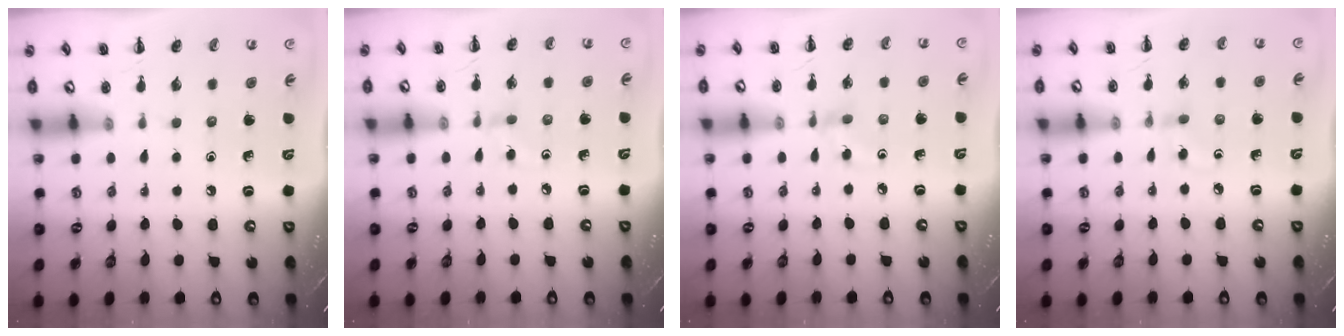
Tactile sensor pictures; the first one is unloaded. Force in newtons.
{"total": 2.7, "press": 2.5, "slide": 1.0}
{"total": 2.9, "press": 2.8, "slide": 0.7}
{"total": 3.5, "press": 3.2, "slide": 1.5}